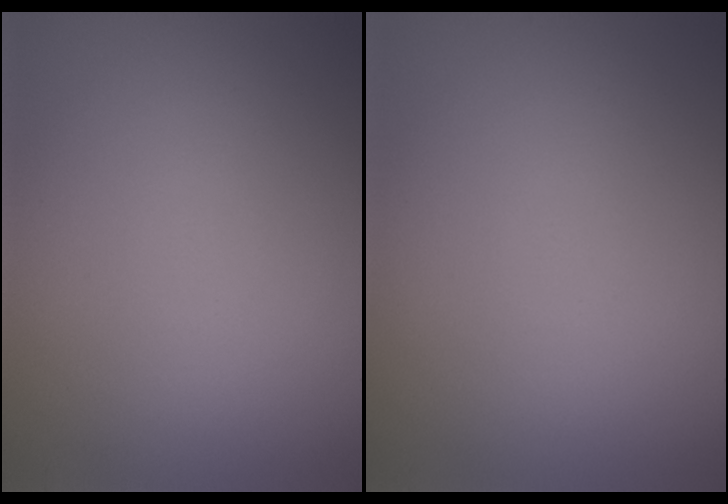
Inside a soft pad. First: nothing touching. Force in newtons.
{"total": 0.0}